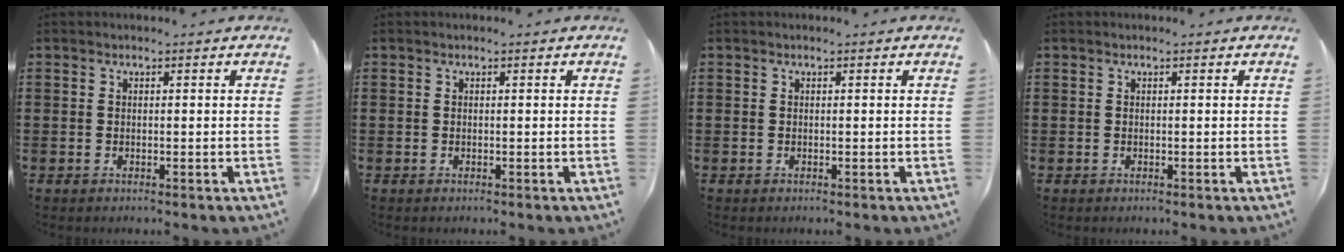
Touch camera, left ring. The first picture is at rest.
{"total": 0.0}
{"total": 0.0}
{"total": 0.0}